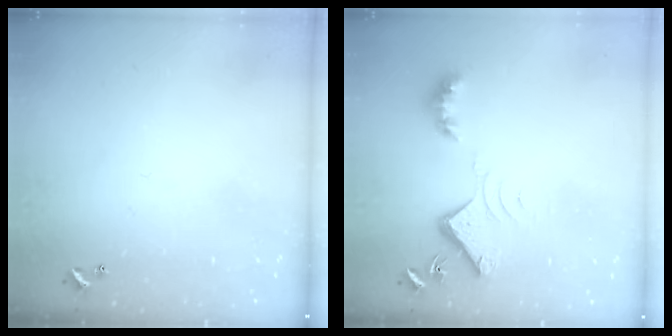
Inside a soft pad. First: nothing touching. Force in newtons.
{"total": 8.2, "press": 8.1, "slide": 0.8}